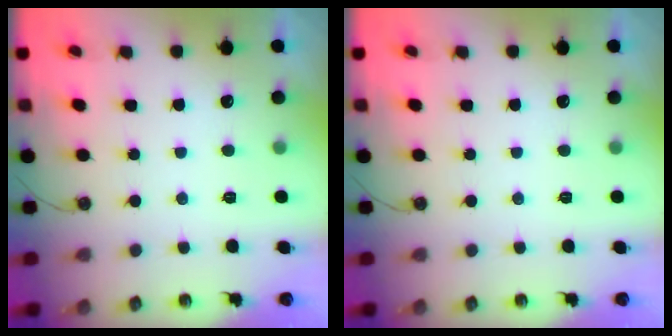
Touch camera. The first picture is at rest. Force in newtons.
{"total": 0.0}